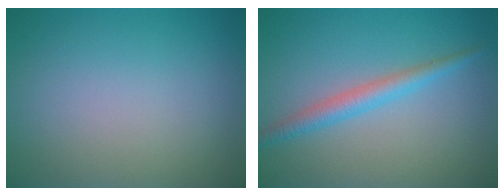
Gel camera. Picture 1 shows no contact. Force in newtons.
{"total": 2.5, "press": 2.5, "slide": 0.0}